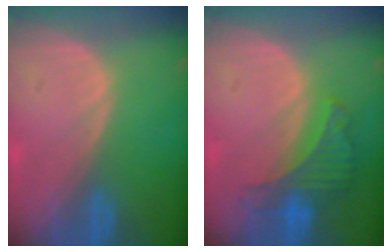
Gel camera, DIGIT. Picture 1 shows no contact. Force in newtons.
{"total": 6.3, "press": 5.9, "slide": 2.3}